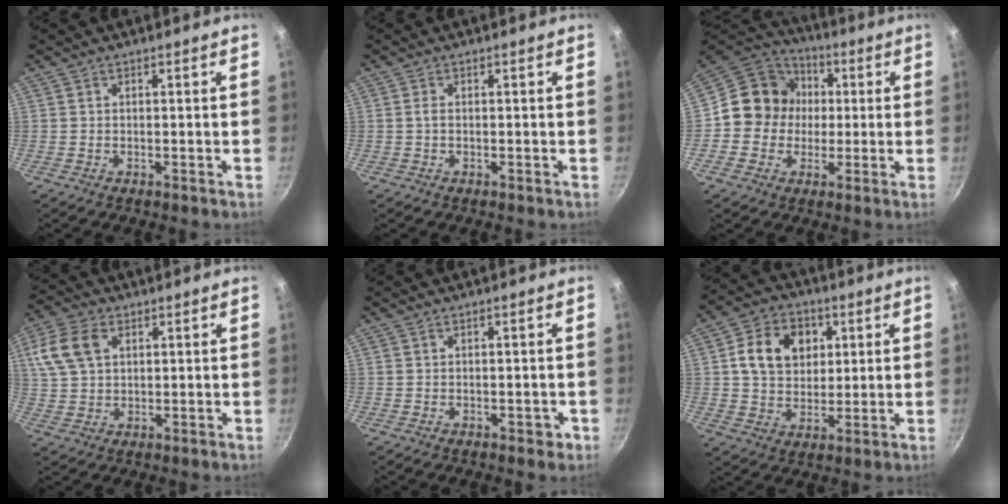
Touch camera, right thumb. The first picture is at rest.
{"total": 0.9, "force": [0.0, 0.5, 0.8], "torque": [-0.016, 0.002, -0.002]}
{"total": 13.0, "force": [0.5, 12.0, 4.9], "torque": [-0.042, 0.027, -0.011]}
{"total": 9.8, "force": [3.4, 6.6, 6.4], "torque": [-0.124, 0.004, 0.062]}
{"total": 1.7, "force": [-0.6, 1.2, 1.1], "torque": [0.003, 0.013, -0.002]}
{"total": 12.0, "force": [3.2, 9.4, 6.8], "torque": [-0.090, 0.003, 0.047]}